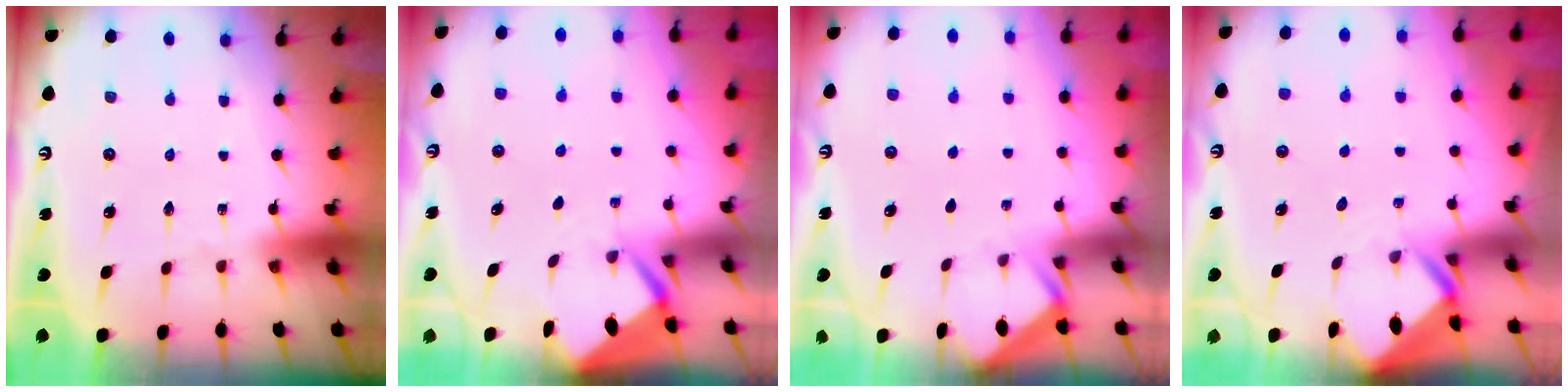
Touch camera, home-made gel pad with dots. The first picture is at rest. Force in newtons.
{"total": 2.6, "press": 2.6, "slide": 0.3}
{"total": 2.4, "press": 2.3, "slide": 0.4}
{"total": 3.0, "press": 3.0, "slide": 0.2}